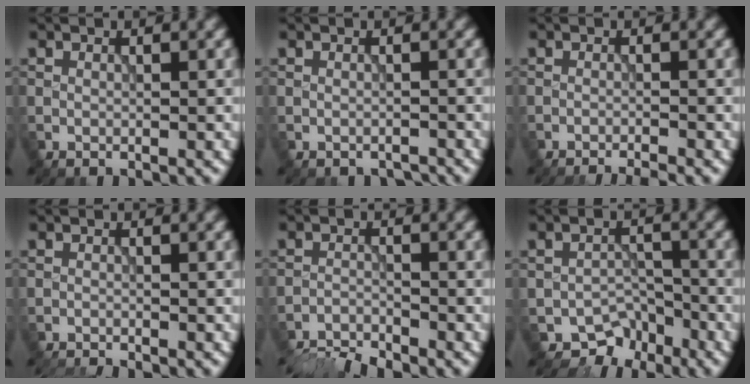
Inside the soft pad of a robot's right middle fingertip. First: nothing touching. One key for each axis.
{"total": 1.0, "fx": -0.9, "fy": 0.2, "fz": 0.0, "tx": 0.001, "ty": -0.007, "tz": -0.015}
{"total": 2.8, "fx": -2.5, "fy": 0.3, "fz": 1.2, "tx": -0.017, "ty": -0.004, "tz": -0.043}
{"total": 1.8, "fx": -1.7, "fy": 0.1, "fz": 0.4, "tx": -0.006, "ty": -0.005, "tz": -0.035}
{"total": 4.5, "fx": -4.3, "fy": 0.5, "fz": 1.3, "tx": -0.029, "ty": -0.014, "tz": -0.083}
{"total": 3.7, "fx": -2.9, "fy": 2.2, "fz": 0.7, "tx": 0.007, "ty": 0.001, "tz": -0.042}